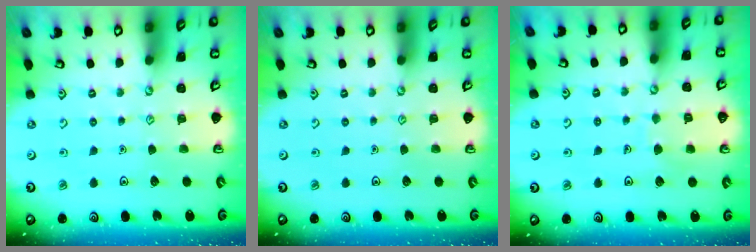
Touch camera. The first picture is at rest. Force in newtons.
{"total": 0.0}
{"total": 5.4, "press": 5.4, "slide": 0.3}